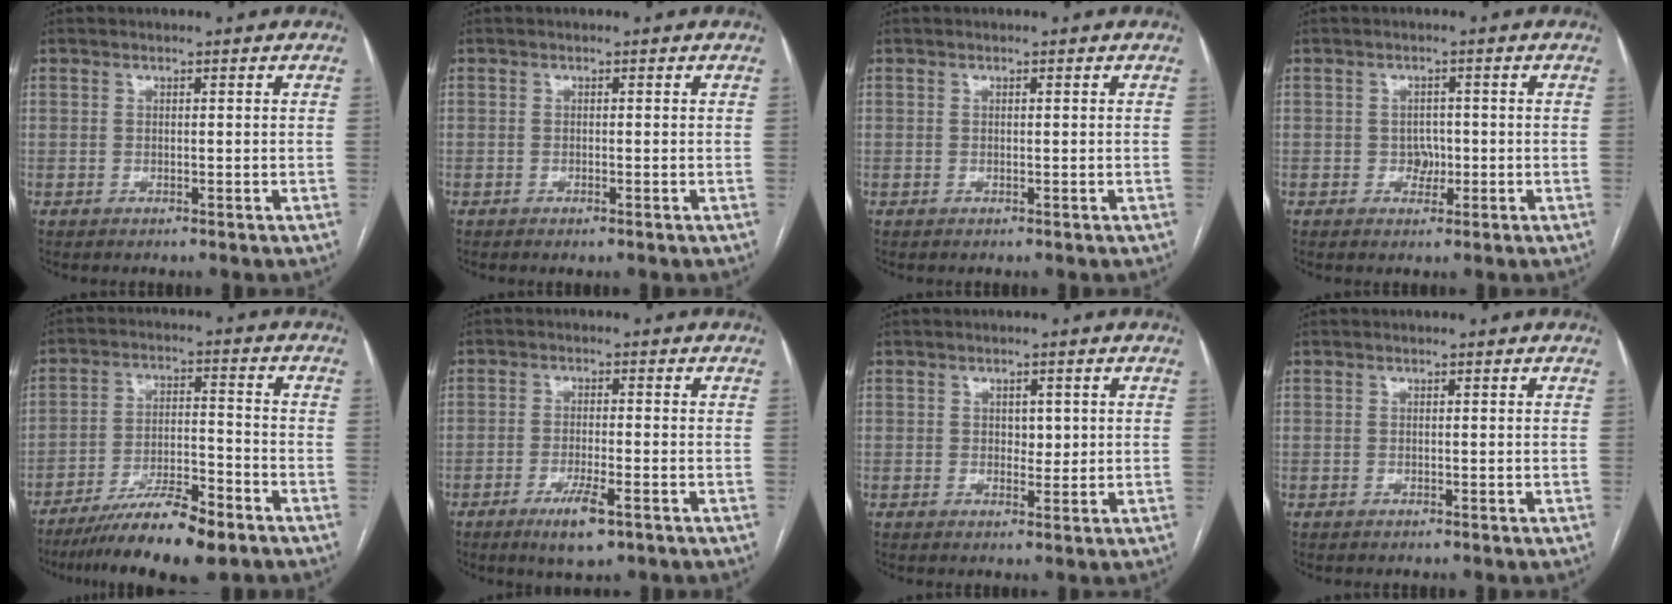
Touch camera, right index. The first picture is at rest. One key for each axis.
{"total": 0.6, "fx": -0.4, "fy": 0.0, "fz": 0.5, "tx": -0.008, "ty": -0.001, "tz": -0.005}
{"total": 0.0}
{"total": 2.3, "fx": -0.4, "fy": 1.9, "fz": 1.2, "tx": -0.011, "ty": 0.005, "tz": -0.004}
{"total": 11.8, "fx": -8.6, "fy": 2.0, "fz": 7.8, "tx": -0.130, "ty": -0.016, "tz": -0.147}
{"total": 5.7, "fx": -3.2, "fy": 0.9, "fz": 4.6, "tx": -0.087, "ty": -0.009, "tz": -0.050}
{"total": 2.3, "fx": 0.5, "fy": 1.5, "fz": 1.7, "tx": -0.018, "ty": -0.001, "tz": 0.008}
{"total": 0.0}